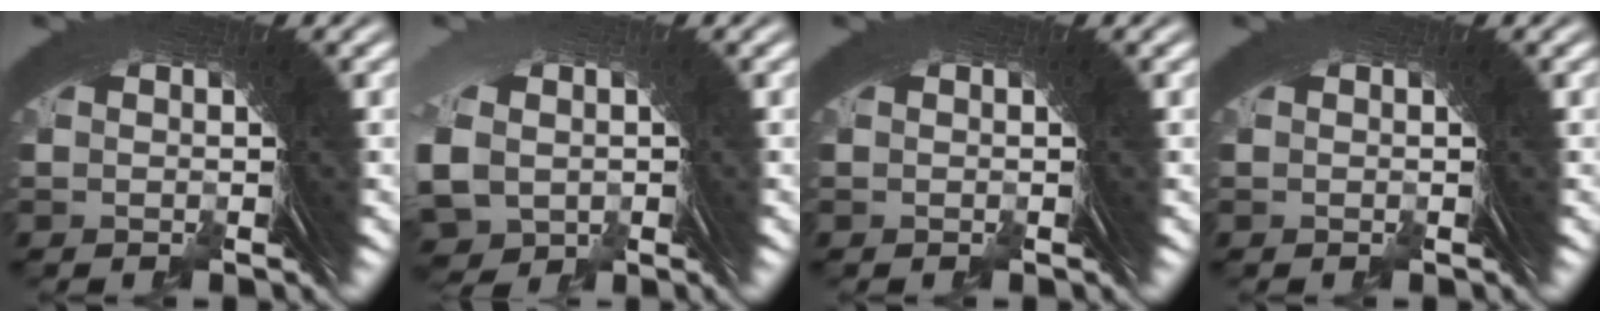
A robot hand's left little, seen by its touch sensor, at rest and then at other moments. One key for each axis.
{"total": 3.8, "fx": -1.9, "fy": 3.3, "fz": 0.4, "tx": -0.021, "ty": -0.016, "tz": -0.025}
{"total": 0.0}
{"total": 0.0}